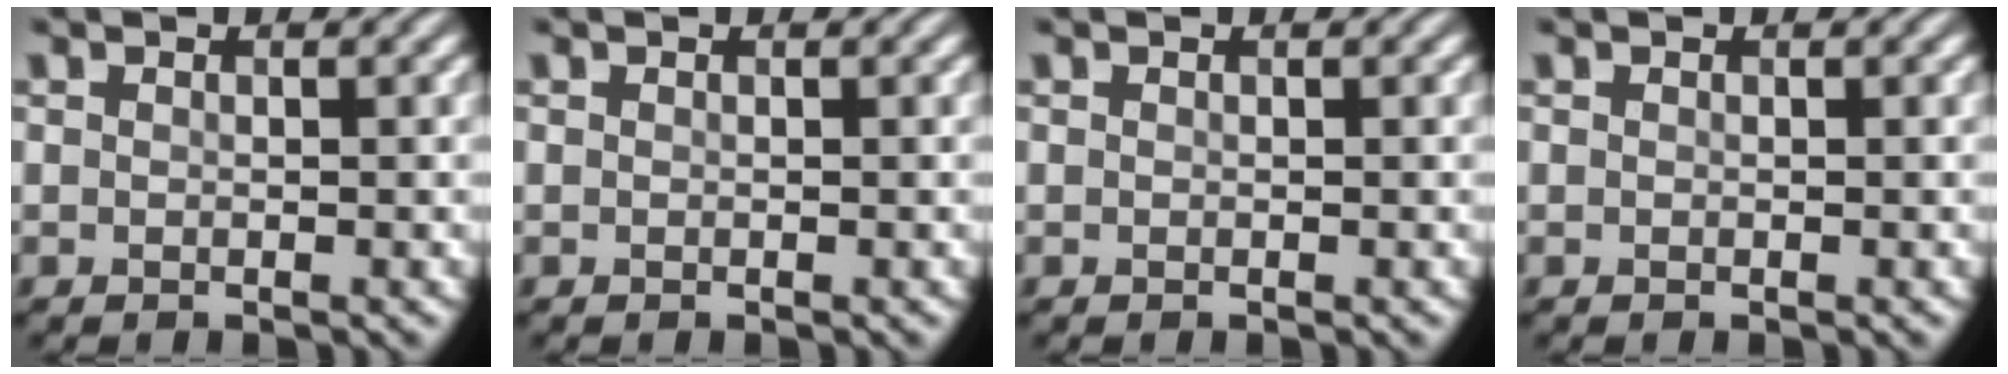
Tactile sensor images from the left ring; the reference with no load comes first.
{"total": 0.0}
{"total": 0.0}
{"total": 0.0}